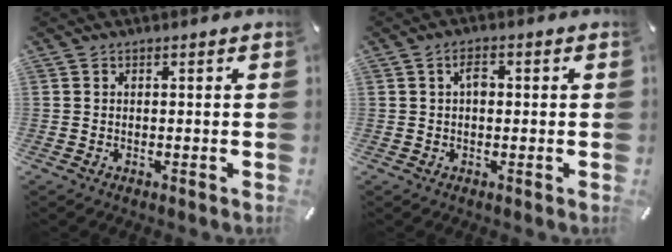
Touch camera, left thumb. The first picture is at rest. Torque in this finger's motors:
{"motor_torque": [-0.05, -0.07, 0.13, 0.17, 0.00]}